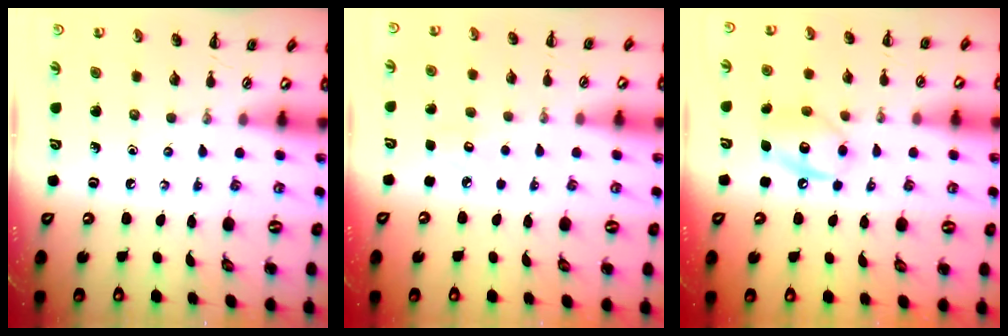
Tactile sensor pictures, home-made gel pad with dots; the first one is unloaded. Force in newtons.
{"total": 4.3, "press": 4.2, "slide": 1.3}
{"total": 11.3, "press": 11.3, "slide": 1.0}